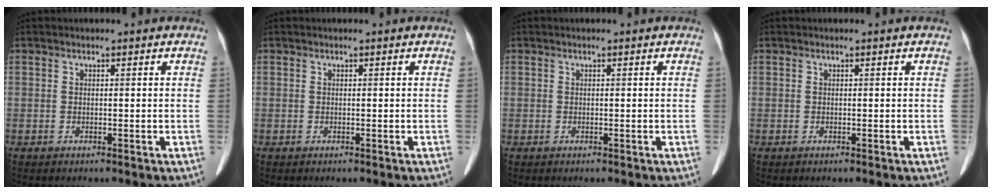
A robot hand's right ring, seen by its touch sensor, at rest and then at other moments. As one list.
[{"total": 0.0}, {"total": 0.0}, {"total": 0.0}]